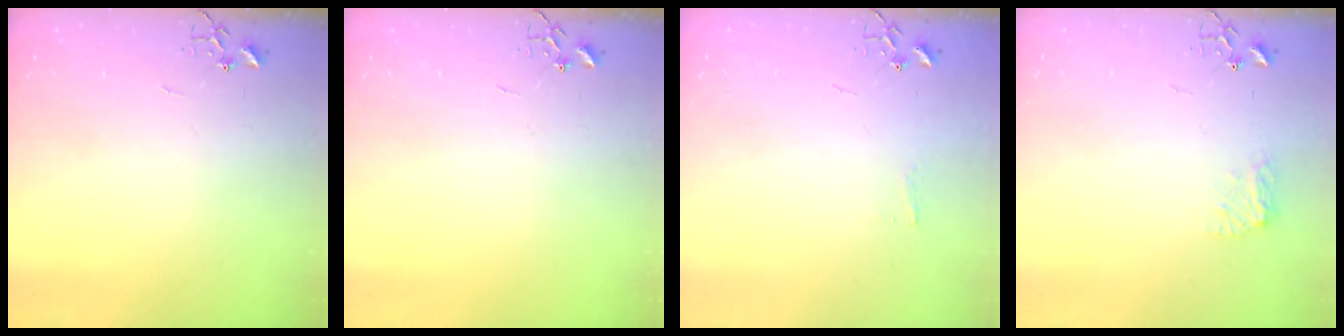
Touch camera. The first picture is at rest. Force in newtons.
{"total": 0.0}
{"total": 3.4, "press": 3.4, "slide": 0.4}
{"total": 7.9, "press": 7.9, "slide": 0.3}